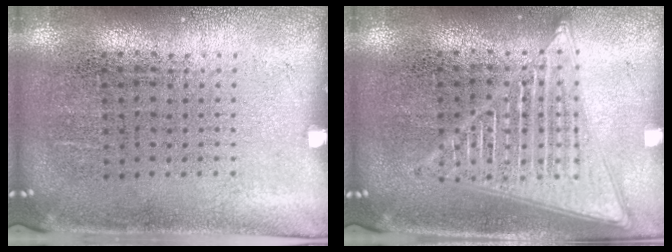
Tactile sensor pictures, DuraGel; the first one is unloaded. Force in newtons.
{"total": 3.2, "press": 3.2, "slide": 0.4}